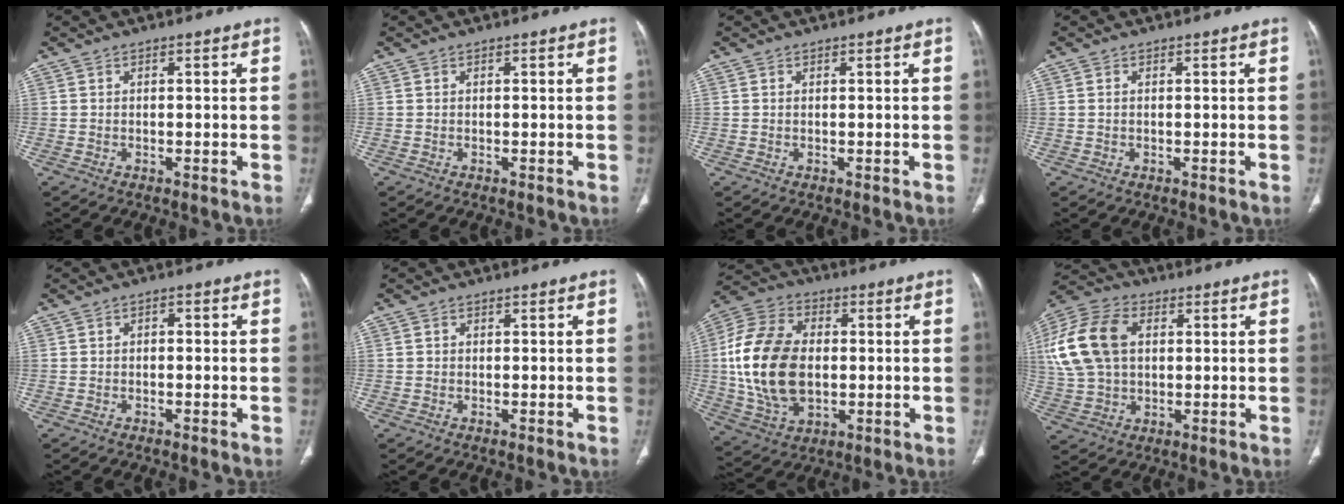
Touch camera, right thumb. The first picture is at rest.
{"total": 0.0}
{"total": 0.0}
{"total": 0.5, "force": [0.0, 0.3, 0.5], "torque": [-0.013, 0.001, 0.002]}
{"total": 1.0, "force": [-0.2, 0.7, 0.7], "torque": [-0.002, 0.005, -0.007]}
{"total": 0.6, "force": [0.0, 0.6, 0.2], "torque": [0.000, 0.002, 0.001]}
{"total": 19.7, "force": [0.2, 12.9, 14.9], "torque": [-0.289, 0.006, 0.011]}
{"total": 16.8, "force": [3.4, 11.3, 12.0], "torque": [-0.245, 0.016, 0.063]}